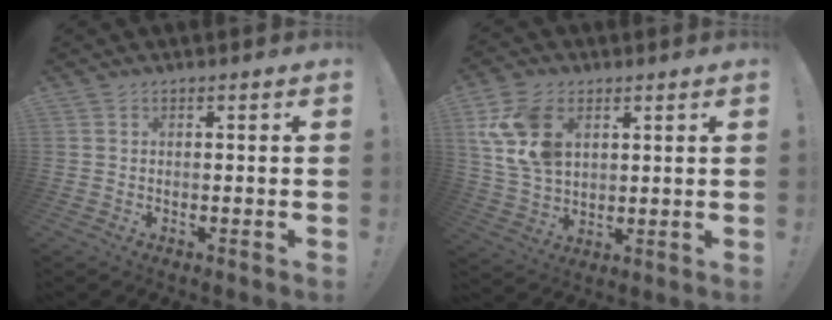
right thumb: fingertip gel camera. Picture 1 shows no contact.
{"total": 14.0, "force": [5.2, 9.6, 8.8], "torque": [-0.165, -0.011, 0.104]}